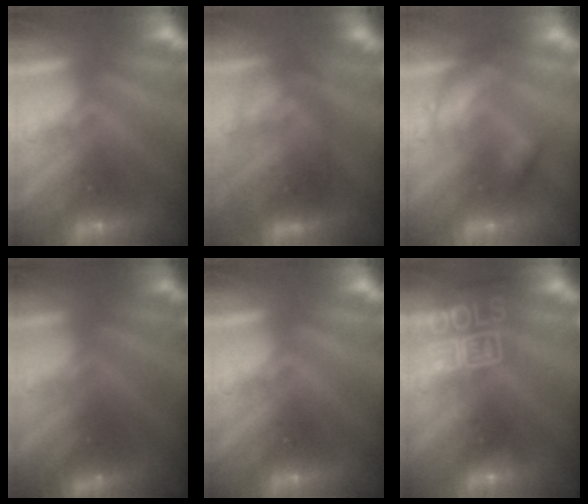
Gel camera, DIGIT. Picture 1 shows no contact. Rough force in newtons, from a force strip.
{"total": 2.8}
{"total": 2.6}
{"total": 1.5}
{"total": 0.0}
{"total": 7.1}